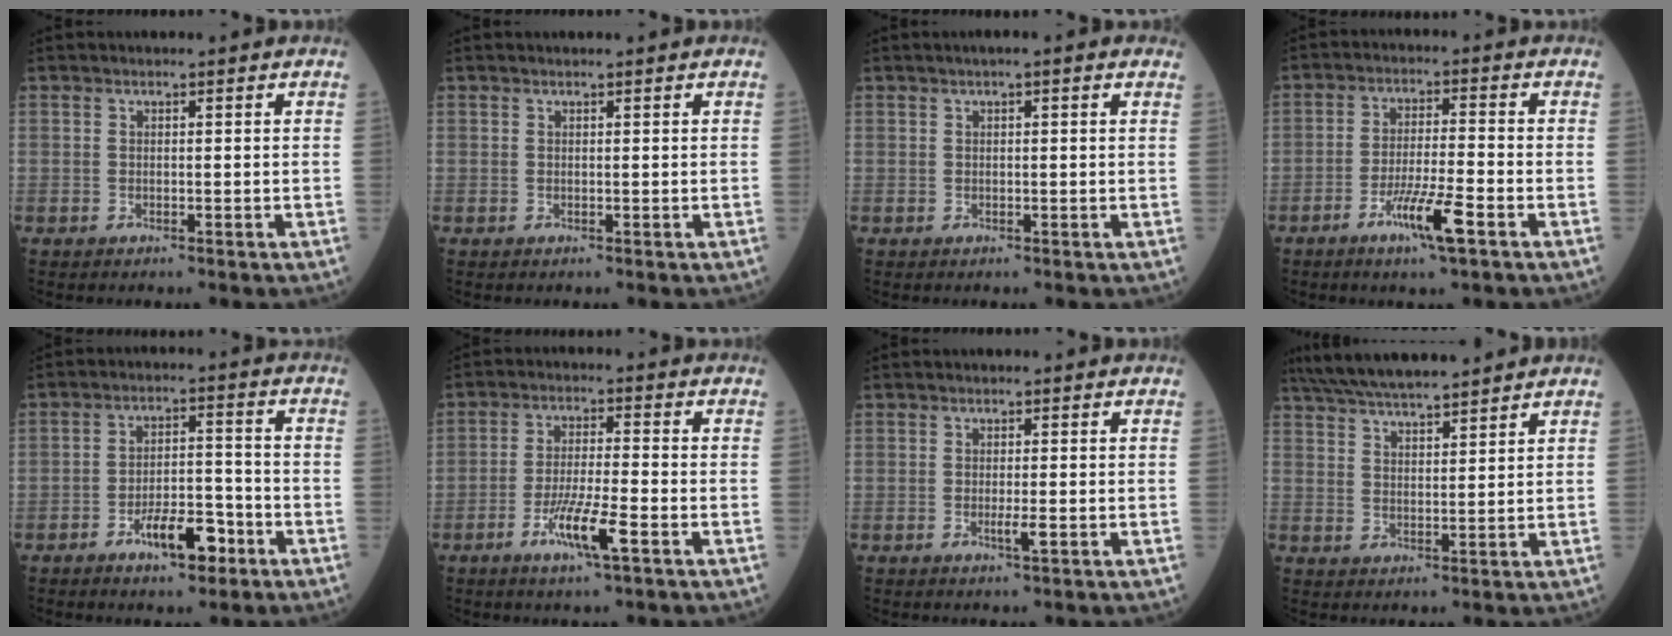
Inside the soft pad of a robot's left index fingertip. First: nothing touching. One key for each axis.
{"total": 0.0}
{"total": 2.2, "fx": 1.2, "fy": 0.3, "fz": 1.8, "tx": -0.029, "ty": 0.017, "tz": 0.011}
{"total": 7.1, "fx": -3.9, "fy": 0.2, "fz": 6.0, "tx": -0.116, "ty": -0.010, "tz": -0.071}
{"total": 7.4, "fx": -4.3, "fy": 2.6, "fz": 5.4, "tx": -0.093, "ty": 0.009, "tz": -0.068}
{"total": 7.1, "fx": -3.5, "fy": 0.3, "fz": 6.2, "tx": -0.123, "ty": -0.011, "tz": -0.064}
{"total": 1.6, "fx": -0.5, "fy": 0.0, "fz": 1.5, "tx": -0.030, "ty": -0.006, "tz": -0.008}
{"total": 11.6, "fx": 10.3, "fy": 1.1, "fz": 5.3, "tx": -0.094, "ty": 0.025, "tz": 0.171}